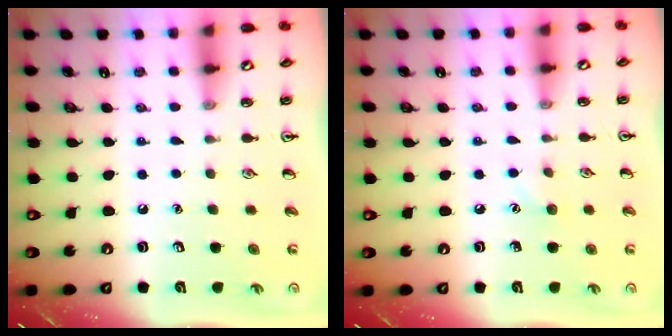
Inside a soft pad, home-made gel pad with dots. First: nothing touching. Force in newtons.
{"total": 3.8, "press": 3.7, "slide": 1.0}